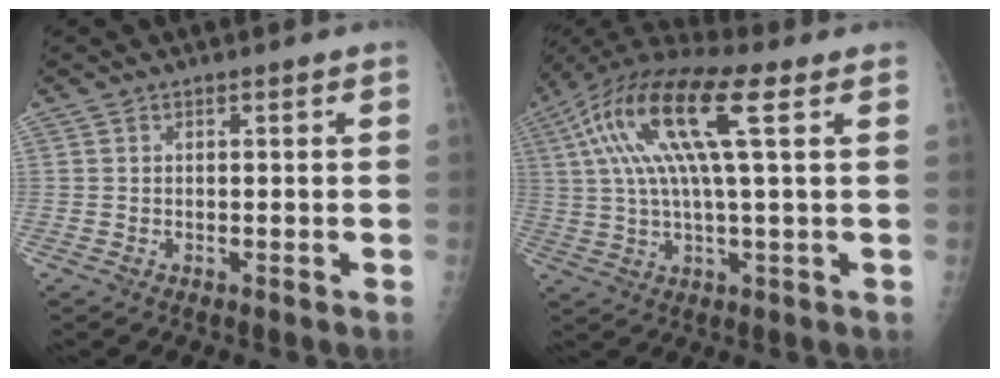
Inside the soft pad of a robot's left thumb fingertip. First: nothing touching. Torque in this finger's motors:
{"motor_torque": [0.43, 1.11, 2.42, -0.35, 0.74]}